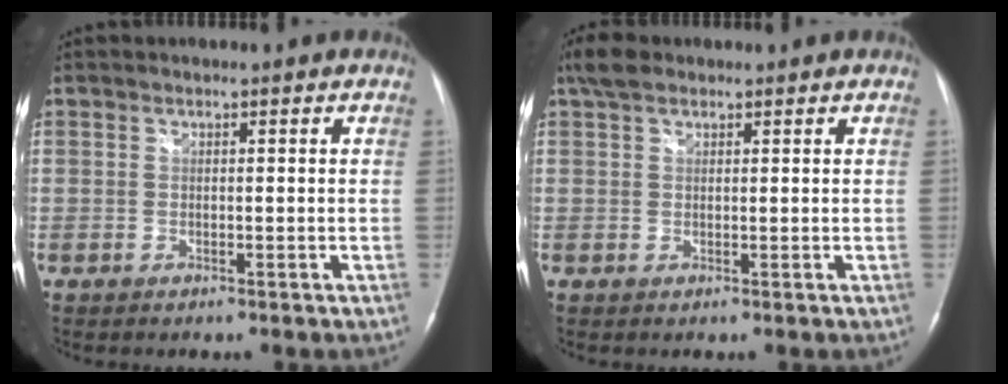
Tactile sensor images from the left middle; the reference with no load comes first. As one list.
[{"total": 3.2, "force": [2.3, 1.6, 1.6], "torque": [-0.037, 0.024, 0.043]}]